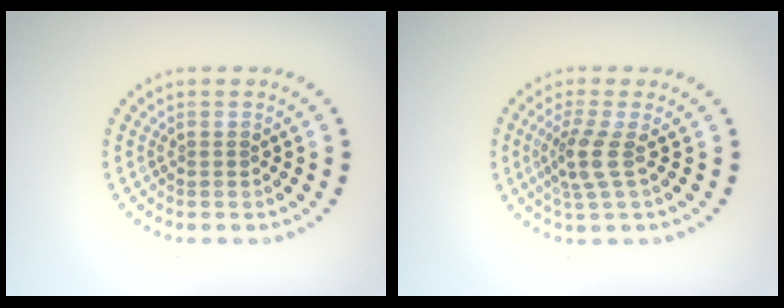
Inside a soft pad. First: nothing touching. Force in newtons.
{"total": 2.7, "press": 2.1, "slide": 1.8}